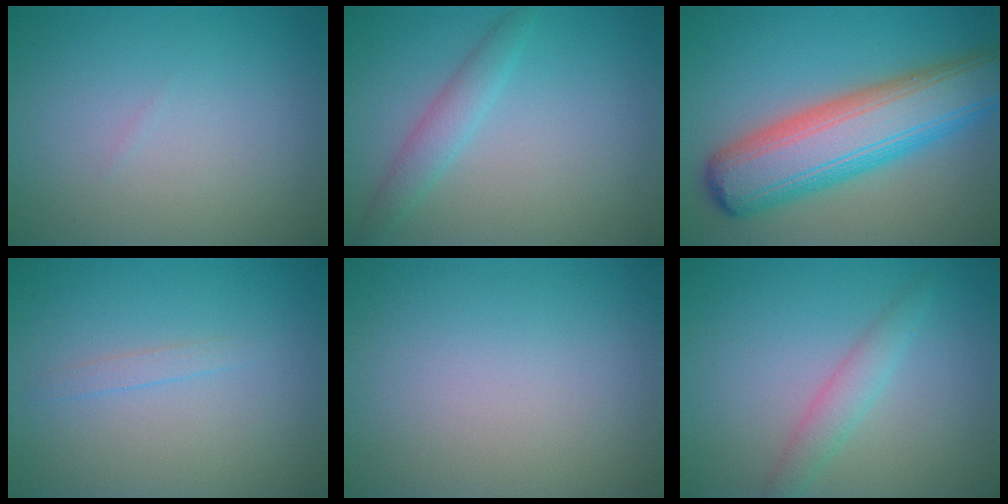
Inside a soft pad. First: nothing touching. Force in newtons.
{"total": 2.2, "press": 2.2, "slide": 0.1}
{"total": 10.2, "press": 10.2, "slide": 0.3}
{"total": 0.8, "press": 0.8, "slide": 0.1}
{"total": 0.0}
{"total": 1.6, "press": 1.6, "slide": 0.1}